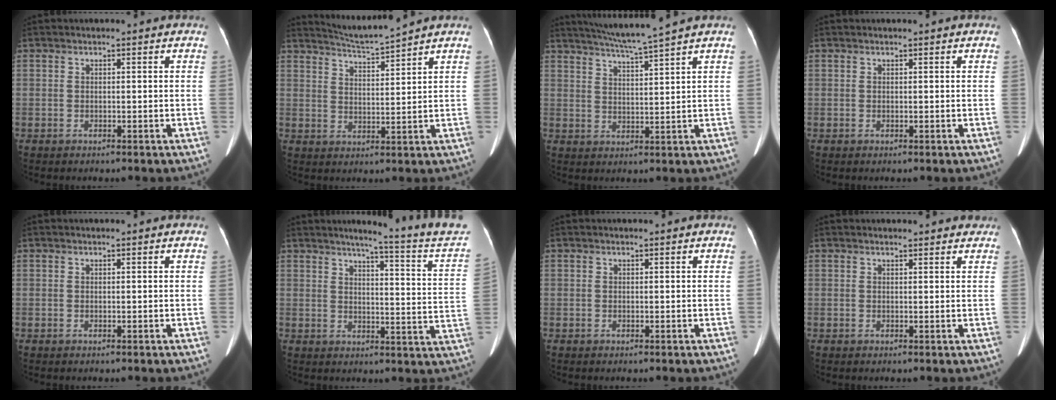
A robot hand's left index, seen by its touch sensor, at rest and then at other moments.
{"total": 5.4, "force": [5.2, -1.6, 0.6], "torque": [-0.021, -0.009, 0.101]}
{"total": 7.4, "force": [6.4, -1.9, 3.2], "torque": [-0.057, -0.002, 0.112]}
{"total": 0.0}
{"total": 0.0}
{"total": 18.1, "force": [16.5, -1.9, 7.4], "torque": [-0.103, -0.094, 0.180]}
{"total": 0.0}
{"total": 4.3, "force": [4.0, 1.2, 1.3], "torque": [-0.013, 0.007, 0.036]}